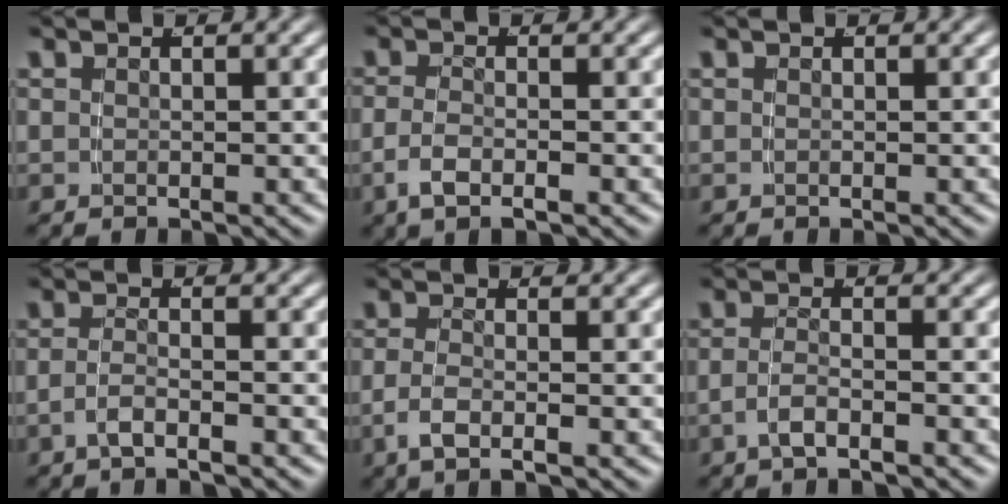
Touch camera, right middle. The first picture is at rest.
{"total": 2.4, "force": [-1.4, 0.6, 1.9], "torque": [-0.043, -0.010, -0.019]}
{"total": 0.0}
{"total": 1.9, "force": [-1.5, -0.1, 1.3], "torque": [-0.024, -0.011, -0.023]}
{"total": 2.3, "force": [-1.2, 0.3, 1.9], "torque": [-0.047, -0.012, -0.015]}
{"total": 2.2, "force": [-1.6, 0.2, 1.5], "torque": [-0.030, -0.011, -0.024]}